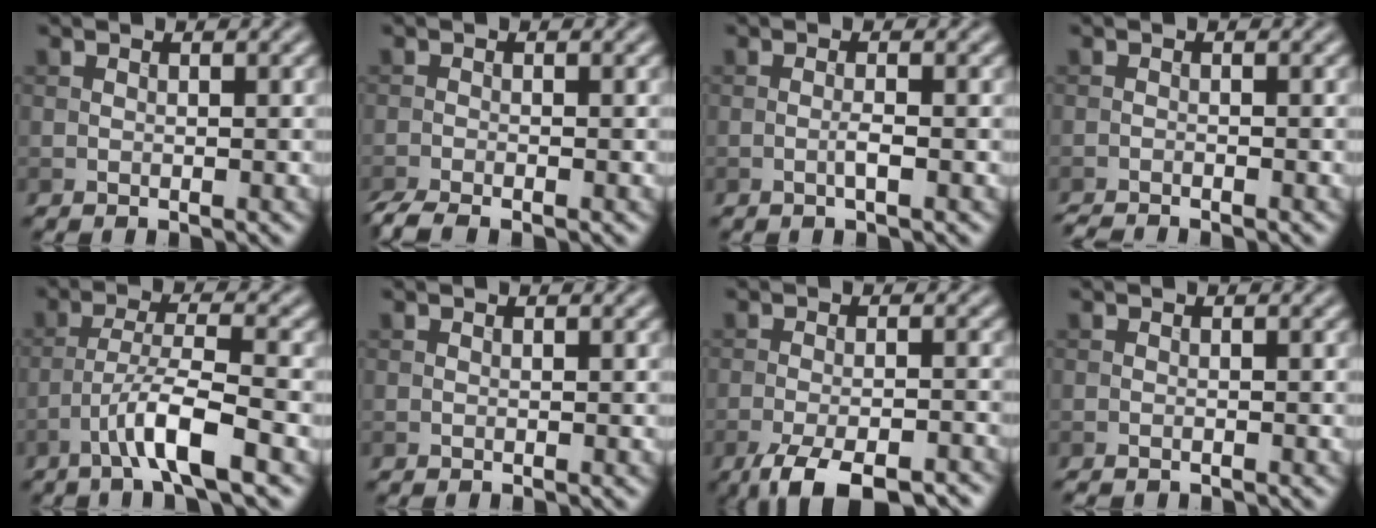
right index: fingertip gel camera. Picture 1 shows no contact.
{"total": 3.0, "force": [-2.4, 0.5, 1.7], "torque": [-0.036, -0.009, -0.050]}
{"total": 1.1, "force": [-0.4, 0.1, 1.1], "torque": [-0.021, 0.002, -0.009]}
{"total": 1.7, "force": [-1.6, 0.0, 0.6], "torque": [-0.015, -0.005, -0.032]}
{"total": 5.4, "force": [-2.9, 0.7, 4.5], "torque": [-0.079, 0.010, -0.058]}
{"total": 0.0}
{"total": 7.6, "force": [-5.3, 2.2, 4.9], "torque": [-0.082, -0.018, -0.086]}
{"total": 0.8, "force": [-0.6, 0.2, 0.4], "torque": [-0.008, -0.002, -0.010]}